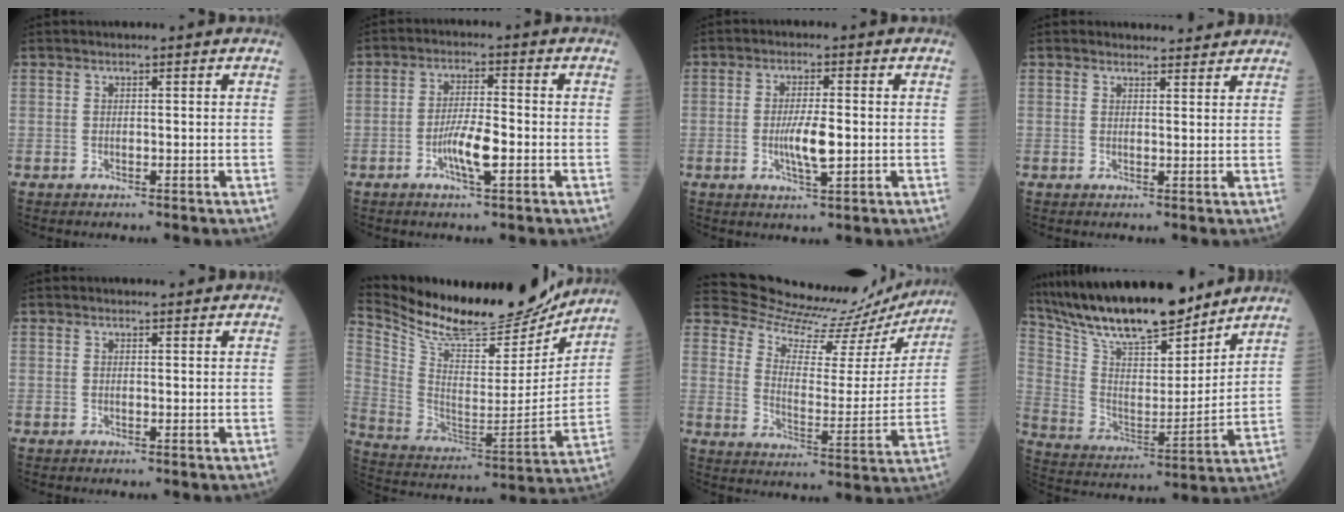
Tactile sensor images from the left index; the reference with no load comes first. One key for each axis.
{"total": 5.2, "fx": -2.1, "fy": 0.7, "fz": 4.8, "tx": -0.092, "ty": -0.005, "tz": -0.041}
{"total": 4.7, "fx": -0.8, "fy": 0.7, "fz": 4.5, "tx": -0.088, "ty": -0.009, "tz": -0.015}
{"total": 4.0, "fx": 3.8, "fy": 1.2, "fz": 0.2, "tx": 0.002, "ty": 0.004, "tz": 0.041}
{"total": 1.6, "fx": 1.6, "fy": 0.4, "fz": 0.2, "tx": -0.006, "ty": 0.005, "tz": 0.019}
{"total": 23.6, "fx": 21.6, "fy": 5.1, "fz": 8.0, "tx": -0.159, "ty": -0.040, "tz": 0.340}
{"total": 19.4, "fx": 19.0, "fy": 2.9, "fz": 2.1, "tx": -0.033, "ty": -0.081, "tz": 0.240}
{"total": 20.9, "fx": 18.1, "fy": 4.4, "fz": 9.6, "tx": -0.178, "ty": -0.001, "tz": 0.312}